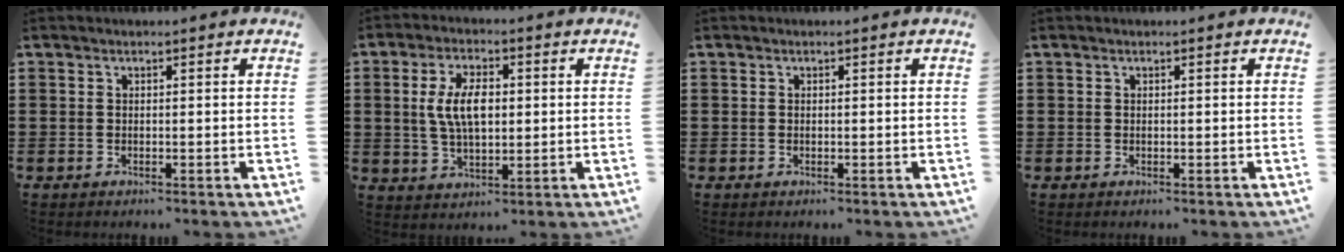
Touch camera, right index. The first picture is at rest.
{"total": 7.3, "force": [0.7, 3.4, 6.4], "torque": [-0.140, 0.007, 0.008]}
{"total": 0.0}
{"total": 0.0}